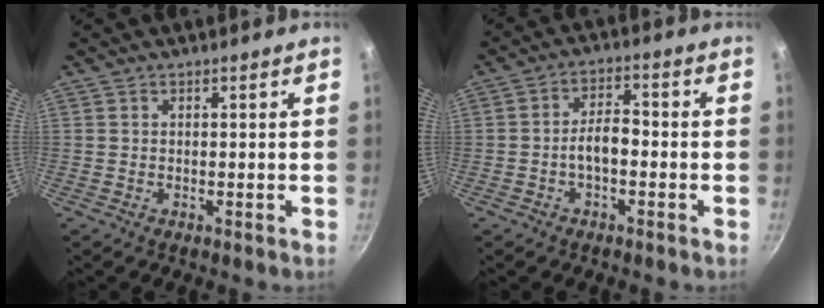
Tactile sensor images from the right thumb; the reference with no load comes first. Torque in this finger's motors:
{"motor_torque": [0.55, 0.38, 0.54, 0.39, 0.05]}